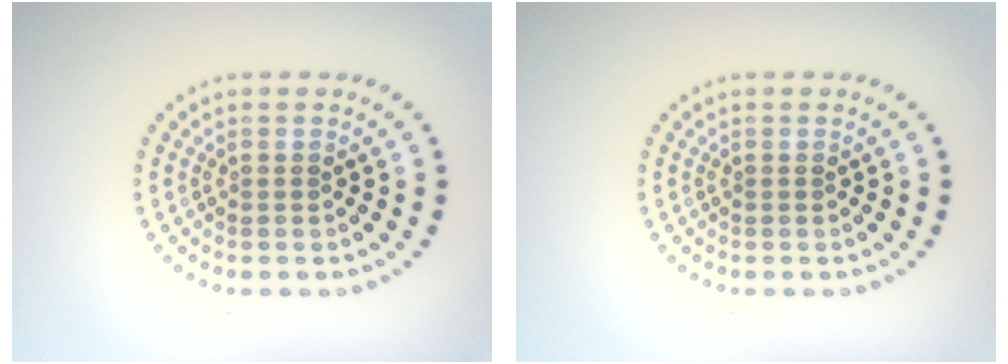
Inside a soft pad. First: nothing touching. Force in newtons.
{"total": 0.0}